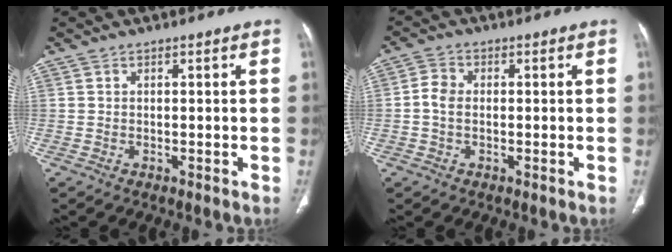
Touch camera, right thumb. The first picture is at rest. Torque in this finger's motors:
{"motor_torque": [-0.17, 0.70, 0.59, -0.28, -0.03]}